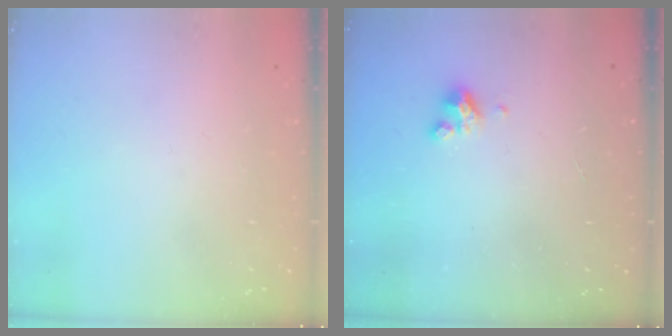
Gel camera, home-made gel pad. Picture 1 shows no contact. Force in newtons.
{"total": 2.3, "press": 2.3, "slide": 0.2}